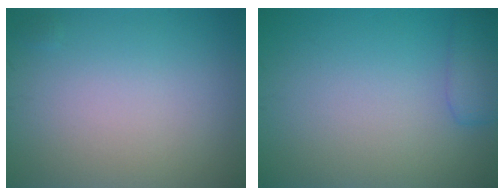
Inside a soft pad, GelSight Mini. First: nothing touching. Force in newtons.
{"total": 2.3, "press": 2.3, "slide": 0.2}